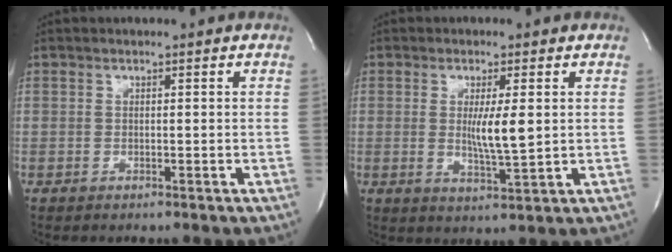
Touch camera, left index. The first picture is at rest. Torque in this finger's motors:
{"motor_torque": [0.52, 0.09, 0.13, 0.09]}